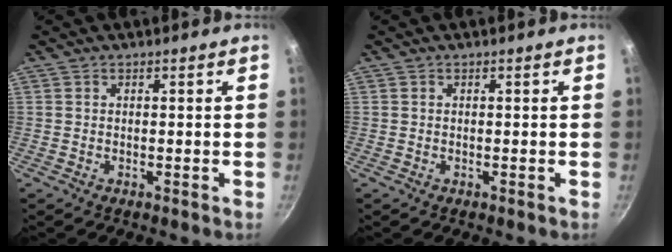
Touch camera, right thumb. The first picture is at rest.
{"total": 0.0}